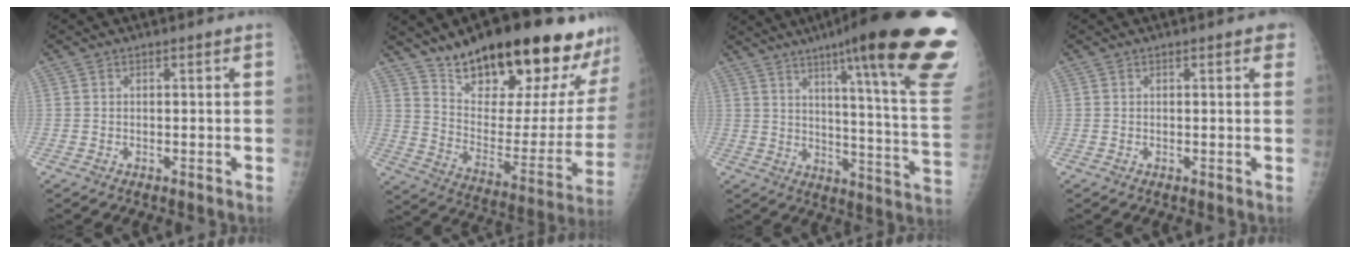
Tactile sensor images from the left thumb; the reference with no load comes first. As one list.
[{"total": 28.1, "force": [20.6, 8.5, 17.1], "torque": [-0.221, -0.086, 0.308]}, {"total": 30.2, "force": [18.7, 3.1, 23.5], "torque": [-0.250, -0.081, 0.253]}, {"total": 1.8, "force": [1.0, 0.7, 1.3], "torque": [-0.009, 0.000, 0.008]}]